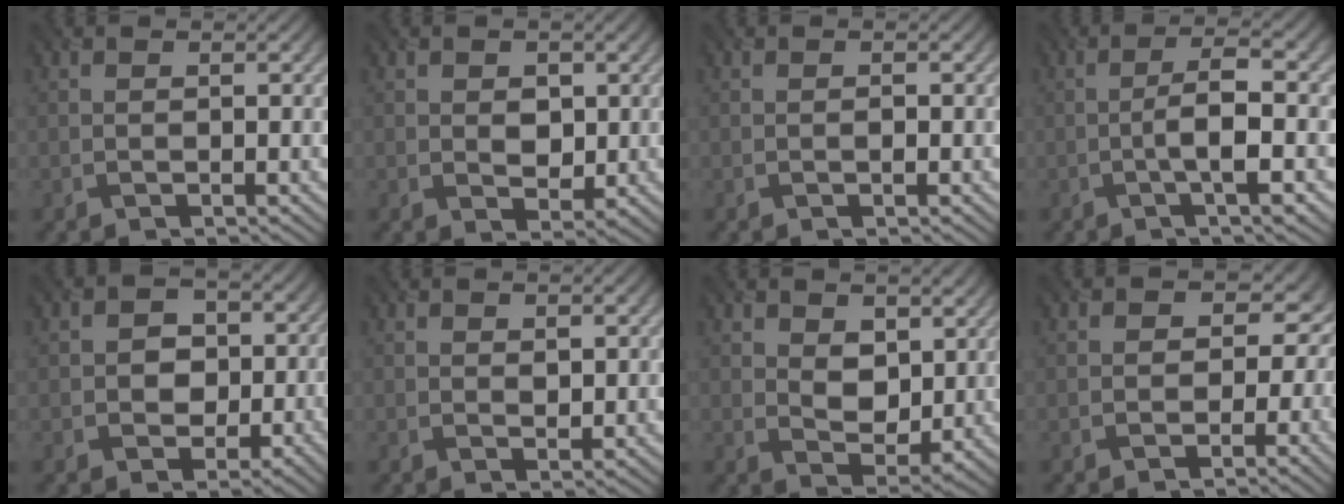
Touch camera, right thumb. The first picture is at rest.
{"total": 2.8, "force": [0.5, 2.2, 1.7], "torque": [-0.038, -0.005, 0.003]}
{"total": 0.5, "force": [-0.1, 0.2, 0.5], "torque": [-0.007, 0.000, -0.001]}
{"total": 5.8, "force": [-1.3, 0.9, 5.6], "torque": [-0.098, 0.013, -0.033]}
{"total": 5.3, "force": [-0.6, 4.6, 2.4], "torque": [-0.032, 0.000, -0.022]}
{"total": 1.1, "force": [0.5, 0.7, 0.7], "torque": [-0.013, -0.004, 0.013]}
{"total": 5.8, "force": [2.3, 3.9, 3.7], "torque": [-0.085, -0.008, 0.032]}
{"total": 6.2, "force": [-0.3, 5.3, 3.1], "torque": [-0.019, 0.003, -0.017]}